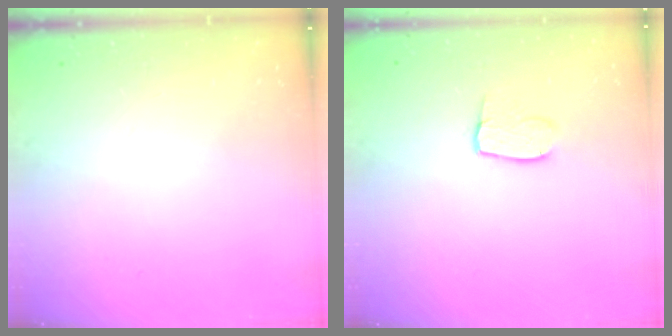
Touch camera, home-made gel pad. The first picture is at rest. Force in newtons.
{"total": 5.1, "press": 5.1, "slide": 0.4}